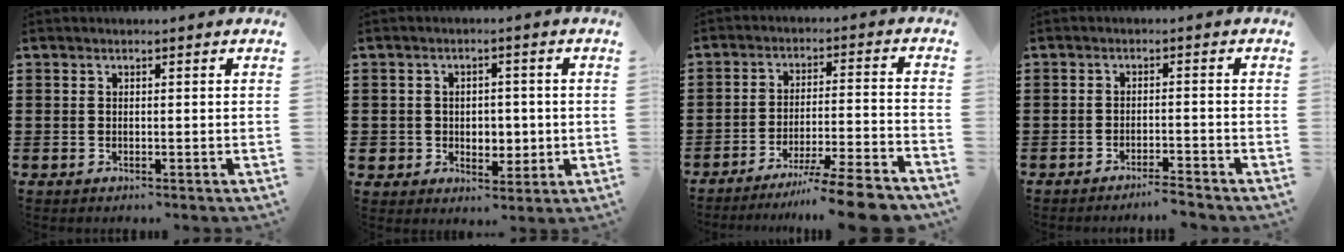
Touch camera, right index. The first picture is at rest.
{"total": 3.7, "force": [-0.2, 3.5, 1.2], "torque": [-0.031, 0.009, -0.011]}
{"total": 9.5, "force": [-8.2, 0.1, 4.8], "torque": [-0.064, 0.015, -0.156]}
{"total": 2.5, "force": [-2.4, -0.3, 0.6], "torque": [-0.014, 0.000, -0.049]}